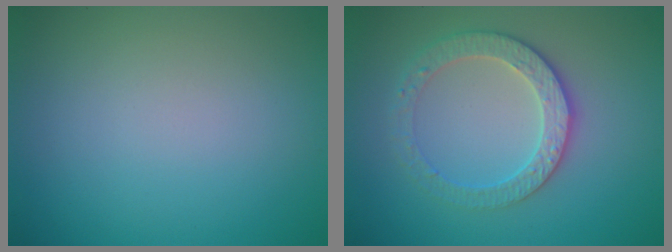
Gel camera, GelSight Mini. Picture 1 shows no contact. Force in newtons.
{"total": 3.3, "press": 3.3, "slide": 0.6}